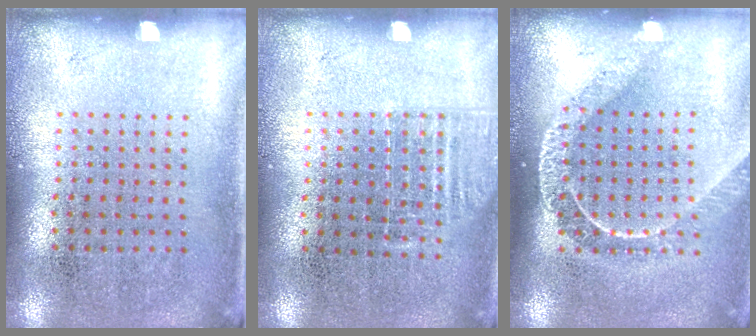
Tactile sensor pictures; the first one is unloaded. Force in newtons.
{"total": 1.1, "press": 1.0, "slide": 0.5}
{"total": 1.7, "press": 1.5, "slide": 0.9}